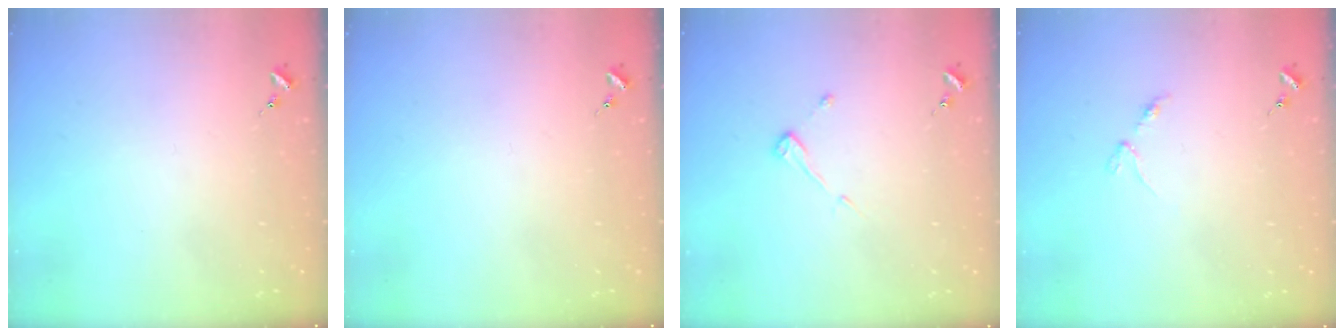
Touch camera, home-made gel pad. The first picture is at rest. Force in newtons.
{"total": 0.0}
{"total": 3.8, "press": 3.8, "slide": 0.3}
{"total": 2.9, "press": 2.8, "slide": 0.4}